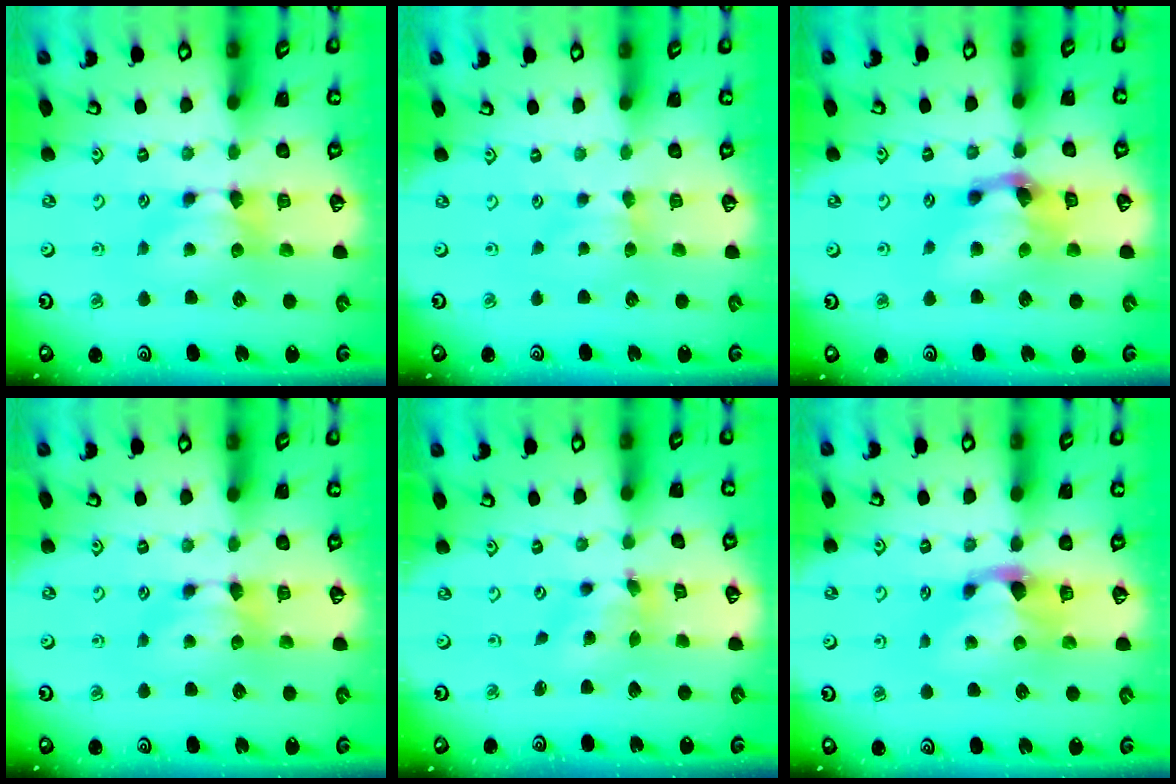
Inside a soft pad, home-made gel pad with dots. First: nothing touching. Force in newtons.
{"total": 2.1, "press": 2.0, "slide": 0.5}
{"total": 5.1, "press": 4.4, "slide": 2.4}
{"total": 0.0}
{"total": 3.4, "press": 3.0, "slide": 1.6}
{"total": 2.1, "press": 1.7, "slide": 1.2}